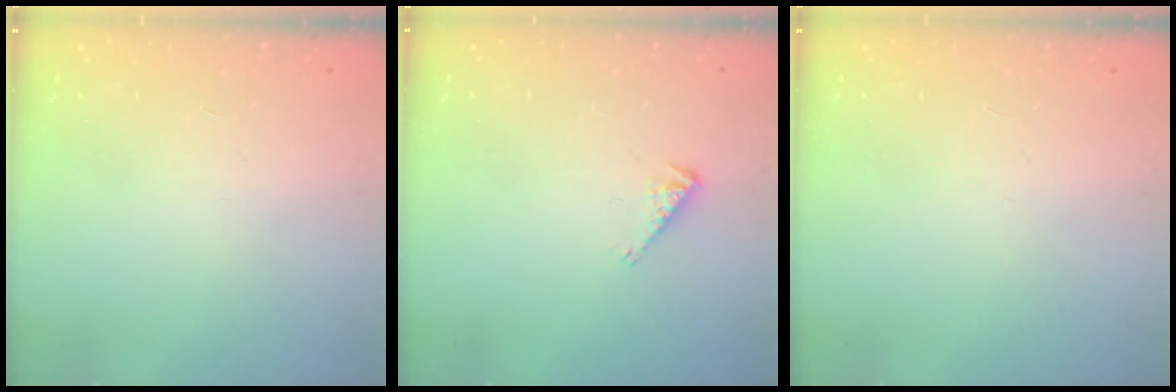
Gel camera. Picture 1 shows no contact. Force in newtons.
{"total": 3.3, "press": 3.3, "slide": 0.6}
{"total": 0.0}